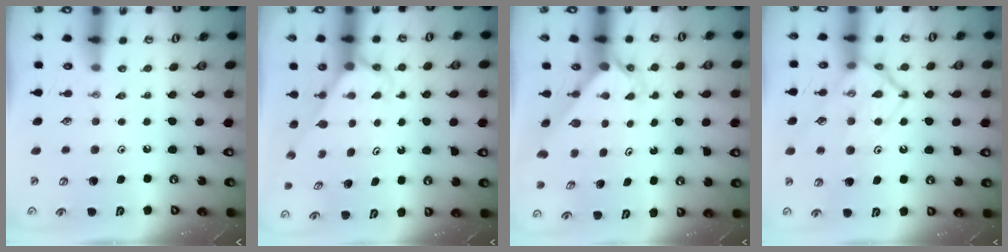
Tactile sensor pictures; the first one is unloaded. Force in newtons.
{"total": 2.6, "press": 2.6, "slide": 0.2}
{"total": 2.3, "press": 2.3, "slide": 0.2}
{"total": 14.5, "press": 14.4, "slide": 1.2}